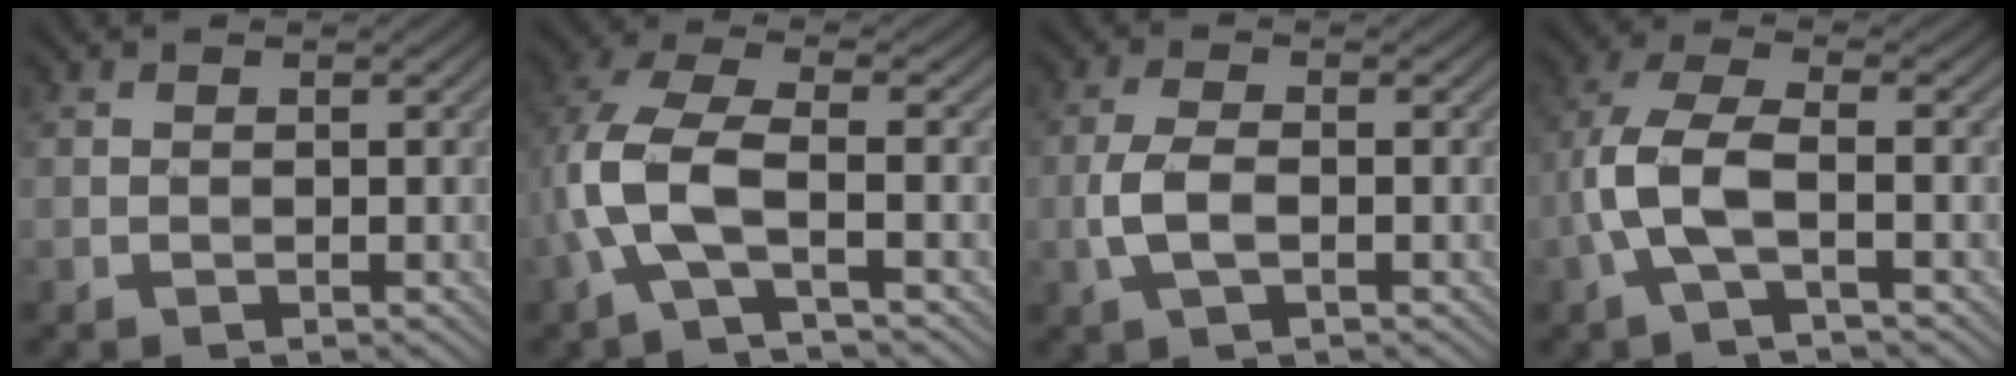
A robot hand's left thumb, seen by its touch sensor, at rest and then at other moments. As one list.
[{"total": 8.0, "force": [-2.1, 2.9, 7.1], "torque": [-0.175, 0.012, -0.055]}, {"total": 3.9, "force": [-1.0, 1.6, 3.4], "torque": [-0.084, -0.001, -0.026]}, {"total": 6.6, "force": [-1.8, 2.2, 6.0], "torque": [-0.140, 0.012, -0.047]}]